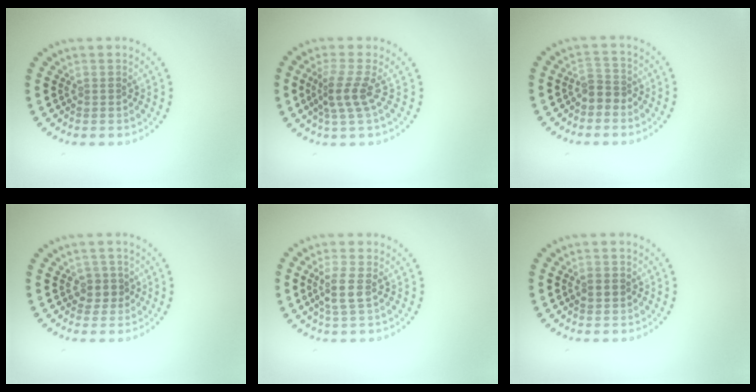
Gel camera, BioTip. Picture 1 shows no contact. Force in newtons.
{"total": 2.7, "press": 1.9, "slide": 1.8}
{"total": 1.9, "press": 1.6, "slide": 1.0}
{"total": 1.9, "press": 1.6, "slide": 1.1}
{"total": 2.4, "press": 2.0, "slide": 1.3}
{"total": 1.2, "press": 1.2, "slide": 0.2}